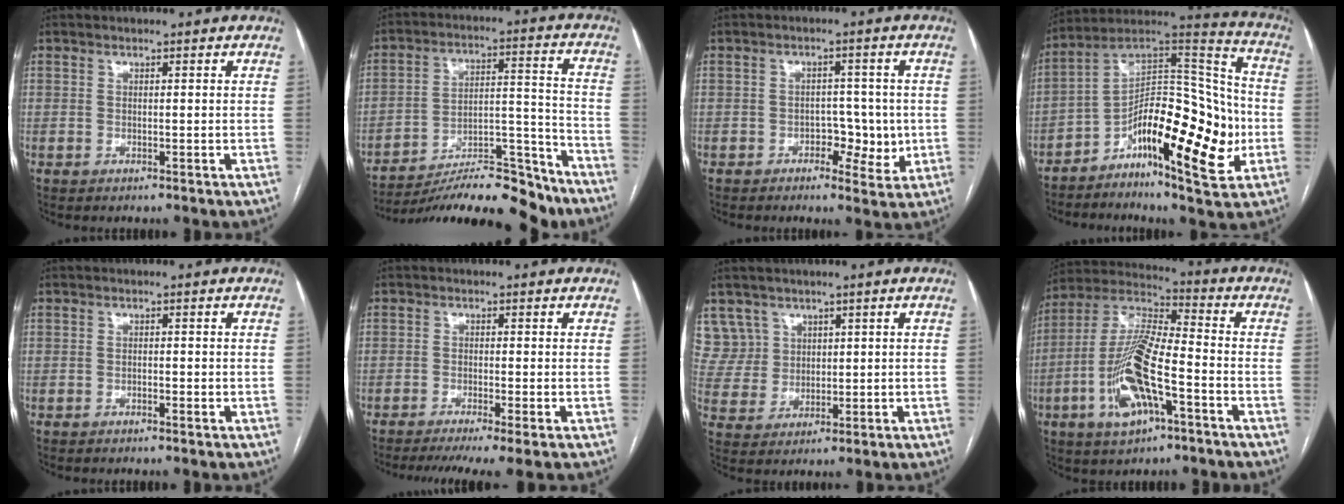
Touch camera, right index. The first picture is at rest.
{"total": 19.5, "force": [-17.4, 3.6, 8.1], "torque": [-0.107, 0.028, -0.272]}
{"total": 4.9, "force": [-1.2, 3.0, 3.7], "torque": [-0.039, 0.008, -0.016]}
{"total": 19.9, "force": [-6.1, 6.0, 18.0], "torque": [-0.291, 0.030, -0.094]}
{"total": 0.8, "force": [-0.4, 0.2, 0.6], "torque": [-0.010, 0.002, -0.005]}
{"total": 7.1, "force": [-5.3, -0.2, 4.7], "torque": [-0.065, -0.011, -0.082]}
{"total": 6.7, "force": [3.9, 5.5, -0.1], "torque": [0.000, 0.016, 0.090]}
{"total": 15.5, "force": [-5.4, 4.3, 13.9], "torque": [-0.292, 0.001, -0.097]}